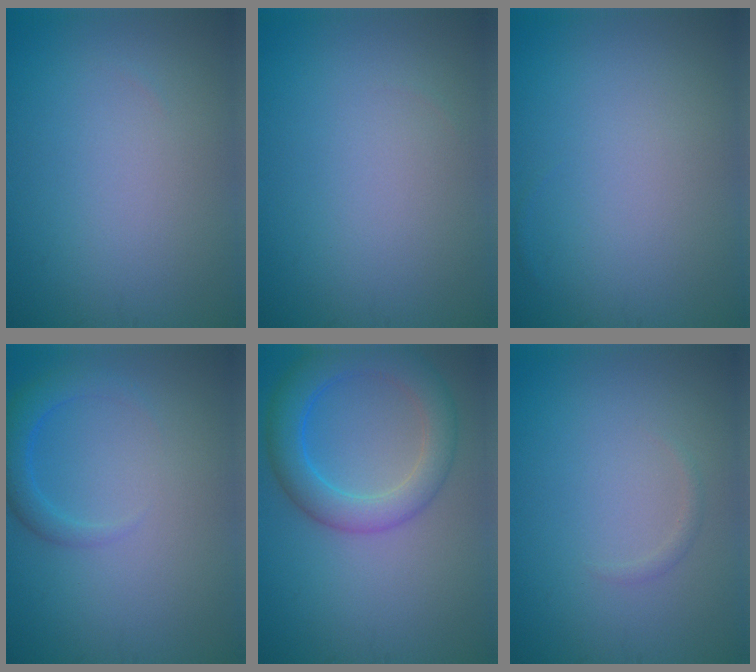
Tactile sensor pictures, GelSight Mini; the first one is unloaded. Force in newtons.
{"total": 0.0}
{"total": 0.0}
{"total": 2.2, "press": 2.2, "slide": 0.3}
{"total": 5.4, "press": 5.4, "slide": 0.2}
{"total": 0.7, "press": 0.7, "slide": 0.0}